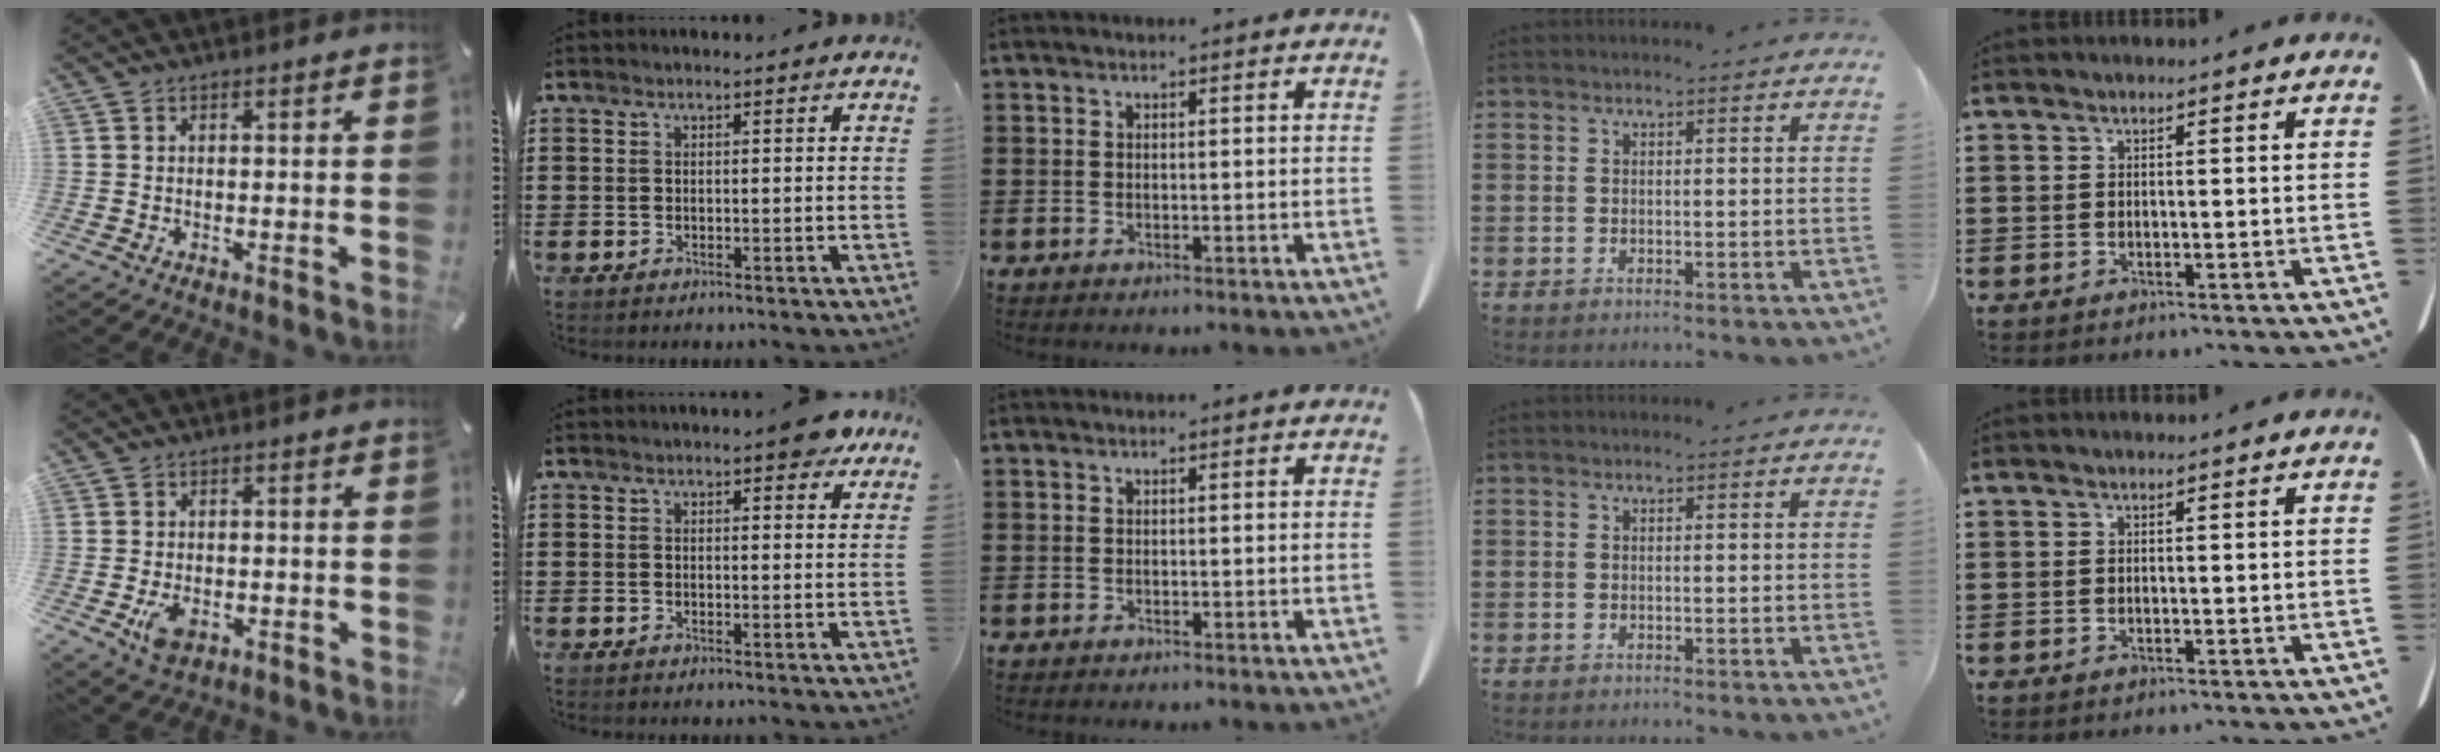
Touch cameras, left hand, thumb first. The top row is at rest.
{"thumb": {"total": 5.0, "force": [-1.7, 3.4, 3.3], "torque": [-0.082, -0.001, -0.033]}, "index": {"total": 3.7, "force": [2.8, 1.0, 2.2], "torque": [-0.027, -0.005, 0.046]}}